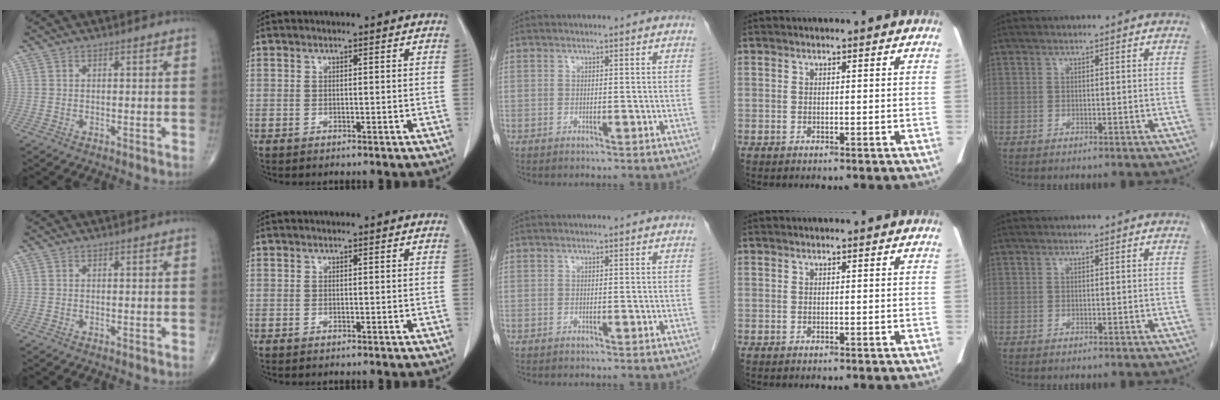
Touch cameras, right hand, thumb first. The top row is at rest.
{}